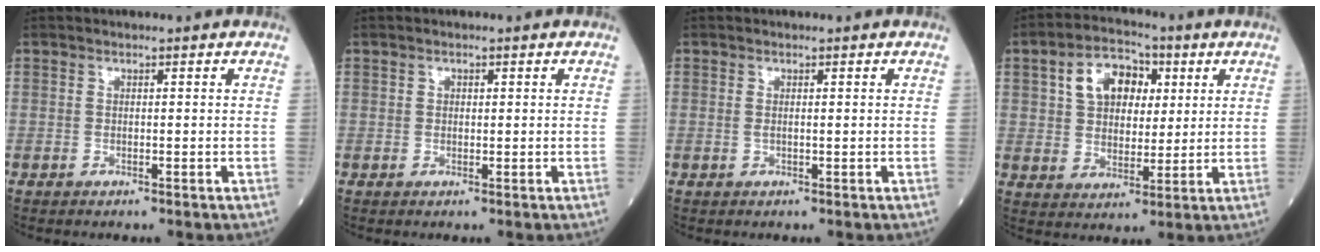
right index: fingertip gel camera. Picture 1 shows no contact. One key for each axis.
{"total": 0.7, "fx": 0.2, "fy": 0.6, "fz": 0.3, "tx": -0.001, "ty": 0.000, "tz": 0.002}
{"total": 0.6, "fx": 0.1, "fy": 0.2, "fz": 0.6, "tx": -0.018, "ty": -0.002, "tz": 0.003}
{"total": 9.5, "fx": 3.2, "fy": 6.3, "fz": 6.3, "tx": -0.111, "ty": 0.025, "tz": 0.055}